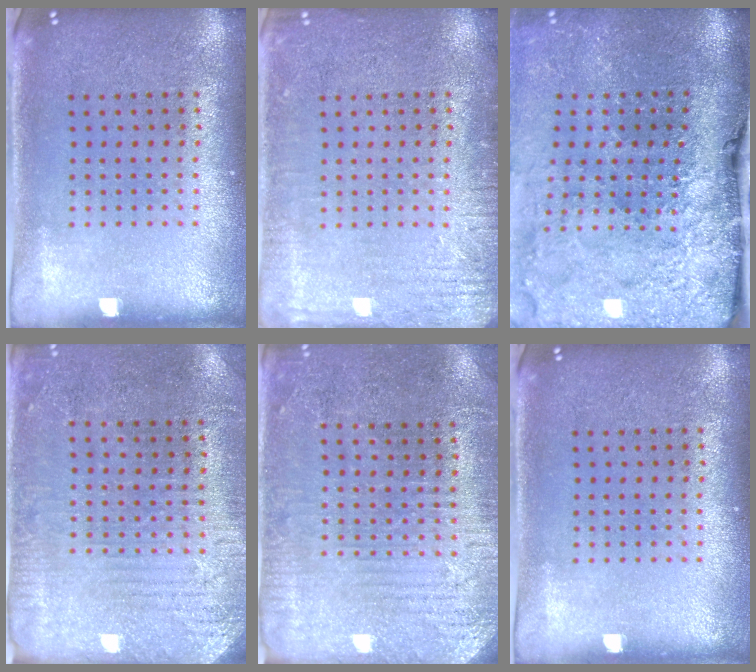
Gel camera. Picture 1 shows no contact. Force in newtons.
{"total": 2.8, "press": 2.8, "slide": 0.4}
{"total": 4.9, "press": 3.8, "slide": 3.1}
{"total": 3.0, "press": 2.8, "slide": 1.1}
{"total": 2.9, "press": 2.8, "slide": 0.6}
{"total": 0.0}